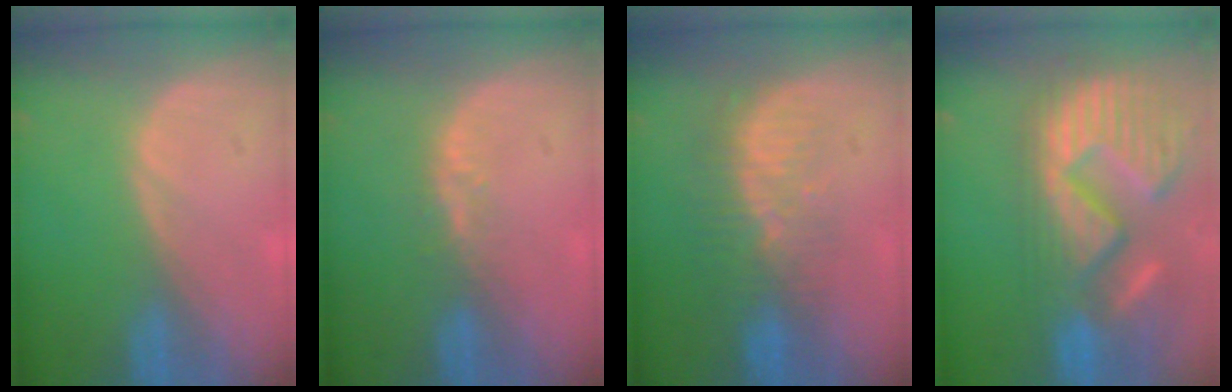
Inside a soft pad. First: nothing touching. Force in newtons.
{"total": 2.8, "press": 2.1, "slide": 1.8}
{"total": 8.1, "press": 7.2, "slide": 3.8}
{"total": 15.3, "press": 12.7, "slide": 8.4}